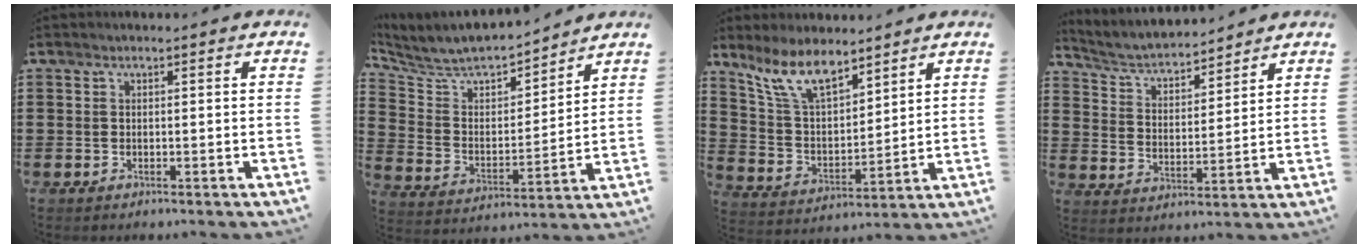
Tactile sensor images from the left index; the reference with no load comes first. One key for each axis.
{"total": 5.8, "fx": 5.3, "fy": 2.0, "fz": 1.3, "tx": -0.061, "ty": -0.038, "tz": 0.087}
{"total": 9.6, "fx": 7.6, "fy": 2.9, "fz": 5.0, "tx": -0.123, "ty": -0.022, "tz": 0.143}
{"total": 4.5, "fx": 4.3, "fy": 0.6, "fz": 1.1, "tx": -0.044, "ty": -0.029, "tz": 0.070}